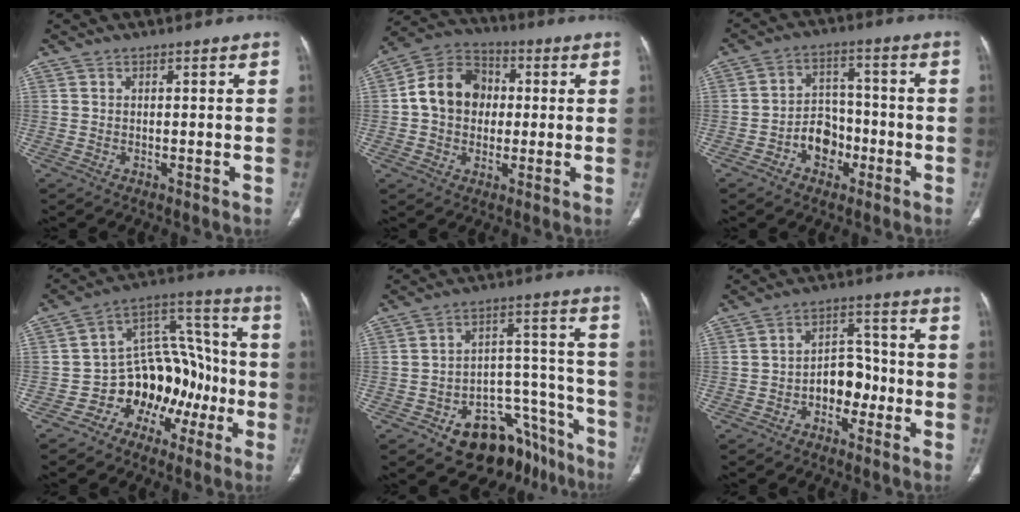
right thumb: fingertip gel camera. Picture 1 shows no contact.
{"total": 12.5, "force": [0.7, 10.2, 7.3], "torque": [-0.102, 0.028, 0.002]}
{"total": 7.6, "force": [-3.1, 5.9, 3.7], "torque": [-0.024, 0.039, -0.053]}
{"total": 16.6, "force": [-5.4, 11.9, 10.2], "torque": [-0.093, 0.086, -0.083]}
{"total": 17.4, "force": [-11.3, 10.2, 8.5], "torque": [-0.060, 0.112, -0.158]}
{"total": 7.2, "force": [-2.4, 5.2, 4.4], "torque": [-0.032, 0.038, -0.045]}